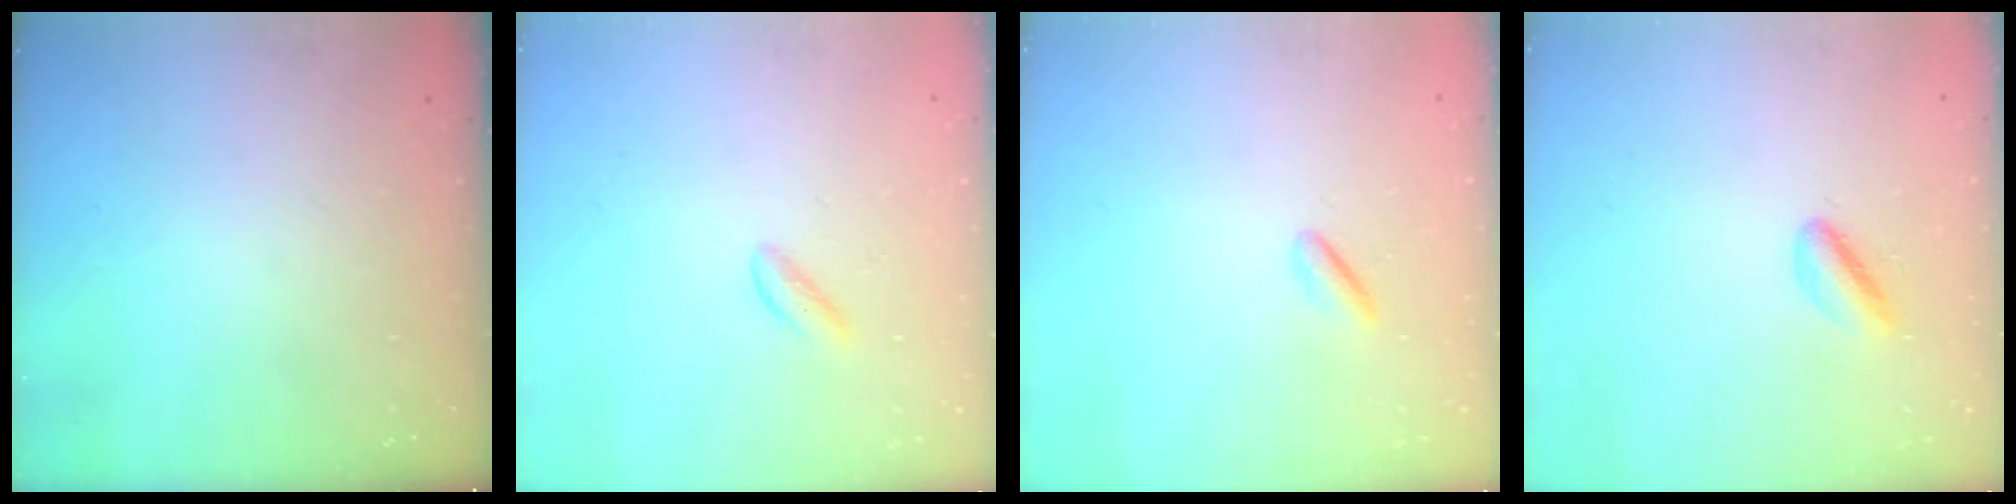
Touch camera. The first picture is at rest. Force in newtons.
{"total": 1.4, "press": 1.4, "slide": 0.3}
{"total": 1.2, "press": 0.9, "slide": 0.7}
{"total": 3.4, "press": 3.1, "slide": 1.5}